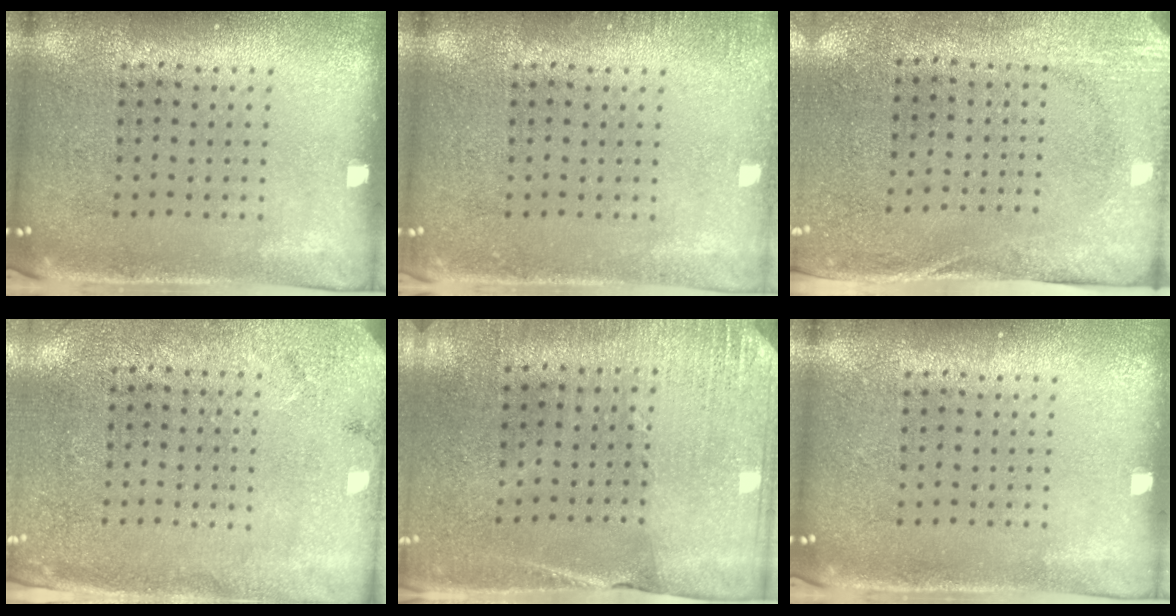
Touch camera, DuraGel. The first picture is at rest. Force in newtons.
{"total": 1.1, "press": 1.0, "slide": 0.2}
{"total": 2.7, "press": 2.1, "slide": 1.7}
{"total": 2.7, "press": 2.2, "slide": 1.6}
{"total": 2.7, "press": 2.6, "slide": 0.7}
{"total": 0.0}